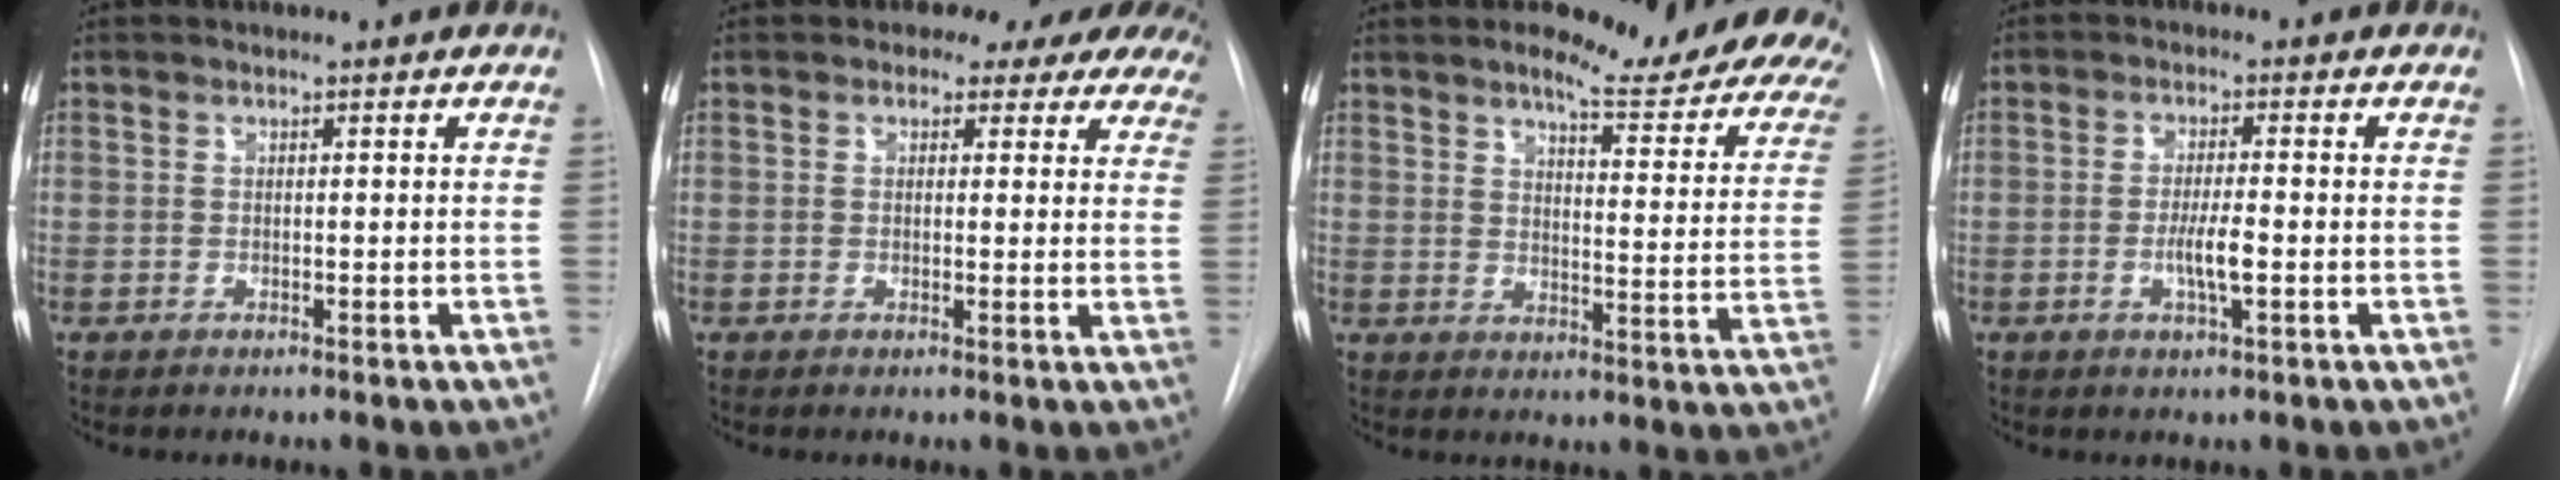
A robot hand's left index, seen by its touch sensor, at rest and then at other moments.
{"total": 11.8, "force": [9.8, 5.1, 4.2], "torque": [-0.034, 0.009, 0.088]}
{"total": 18.1, "force": [15.4, 3.4, 8.9], "torque": [-0.099, -0.066, 0.168]}
{"total": 4.1, "force": [-1.0, 0.3, 3.9], "torque": [-0.076, -0.005, -0.019]}